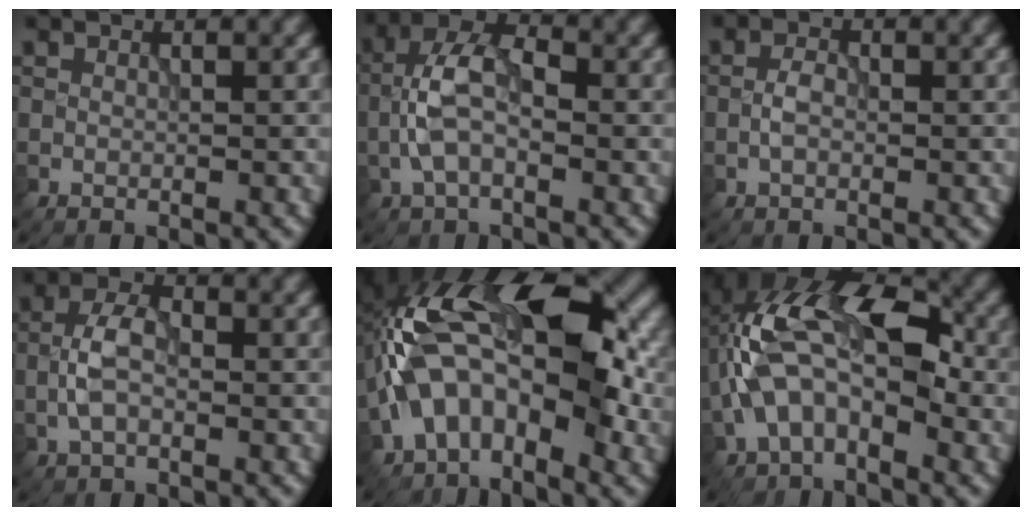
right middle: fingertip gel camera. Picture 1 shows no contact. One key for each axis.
{"total": 5.2, "fx": -1.1, "fy": 2.6, "fz": 4.4, "tx": -0.095, "ty": 0.016, "tz": -0.028}
{"total": 1.7, "fx": -0.5, "fy": 1.0, "fz": 1.3, "tx": -0.026, "ty": 0.005, "tz": -0.014}
{"total": 3.6, "fx": -0.8, "fy": 1.9, "fz": 3.0, "tx": -0.059, "ty": 0.010, "tz": -0.022}
{"total": 13.6, "fx": -1.1, "fy": 7.1, "fz": 11.6, "tx": -0.182, "ty": 0.027, "tz": -0.037}
{"total": 10.1, "fx": -1.0, "fy": 5.8, "fz": 8.2, "tx": -0.156, "ty": 0.028, "tz": -0.027}